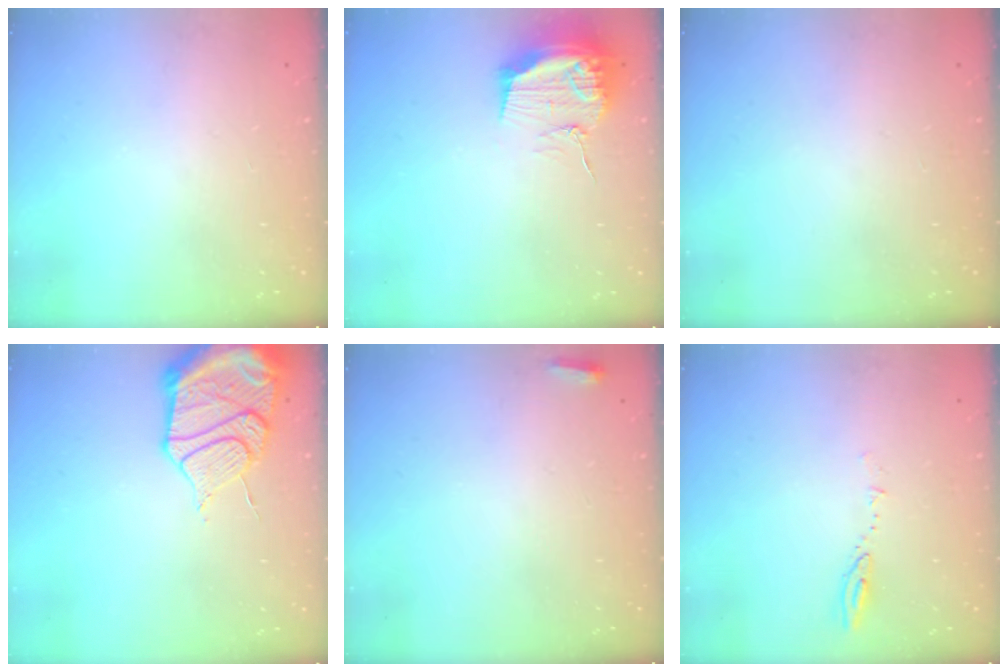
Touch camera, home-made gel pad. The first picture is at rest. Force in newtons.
{"total": 16.1, "press": 16.1, "slide": 0.2}
{"total": 0.0}
{"total": 16.9, "press": 16.3, "slide": 4.2}
{"total": 2.7, "press": 2.6, "slide": 0.9}
{"total": 4.5, "press": 4.4, "slide": 0.5}